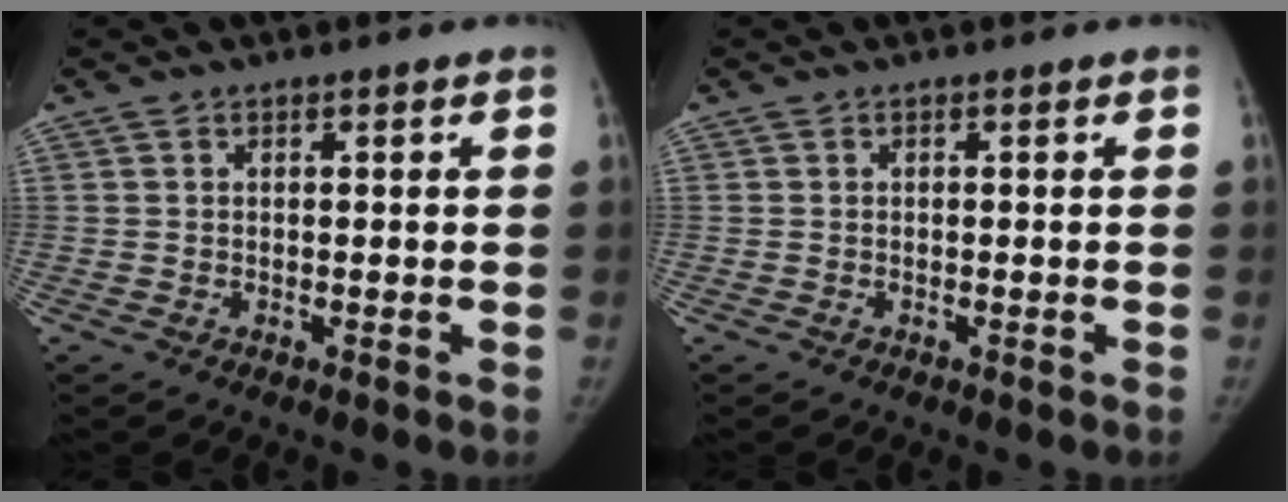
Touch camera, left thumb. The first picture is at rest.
{"total": 0.0}